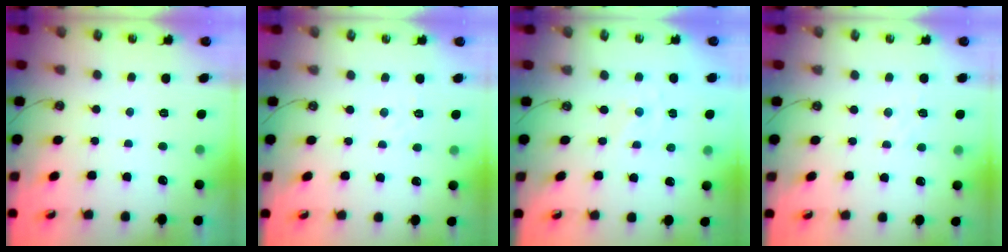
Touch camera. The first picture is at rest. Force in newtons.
{"total": 3.8, "press": 3.8, "slide": 0.6}
{"total": 0.0}
{"total": 6.2, "press": 6.1, "slide": 0.7}